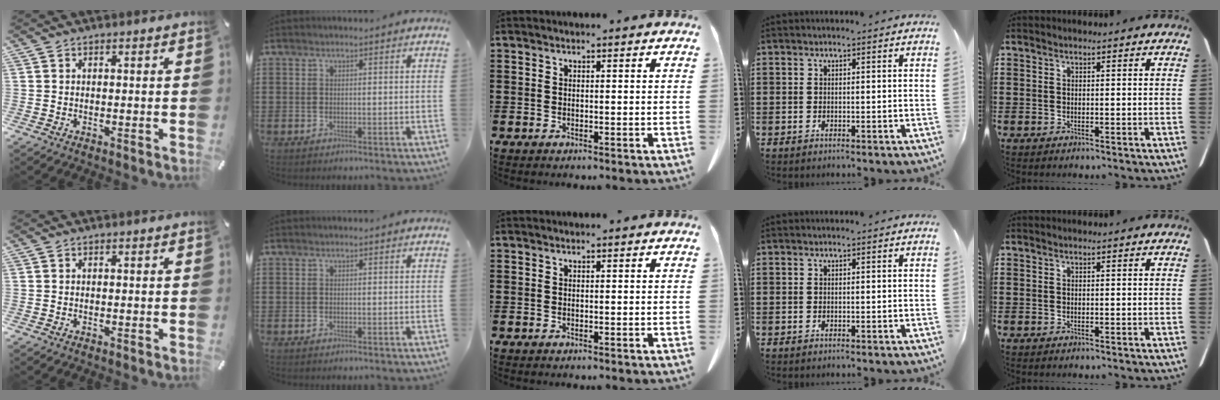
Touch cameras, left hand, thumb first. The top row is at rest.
{}